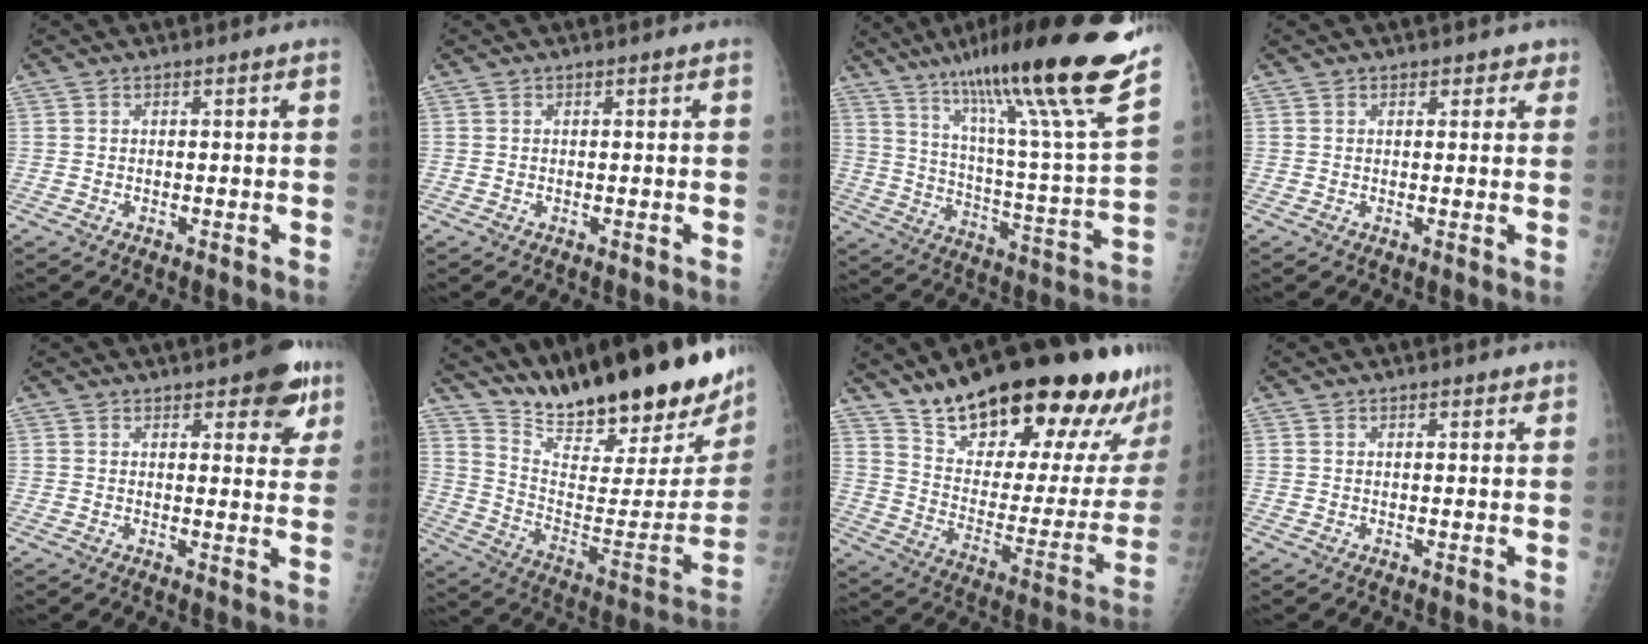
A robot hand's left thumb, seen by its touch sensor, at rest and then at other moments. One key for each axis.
{"total": 0.0}
{"total": 28.1, "fx": 19.8, "fy": 1.1, "fz": 20.0, "tx": -0.306, "ty": -0.083, "tz": 0.310}
{"total": 2.2, "fx": 1.5, "fy": 1.5, "fz": 0.6, "tx": 0.023, "ty": -0.005, "tz": 0.012}
{"total": 7.9, "fx": 4.6, "fy": 3.3, "fz": 5.5, "tx": -0.037, "ty": -0.018, "tz": 0.053}
{"total": 30.7, "fx": 24.4, "fy": 7.9, "fz": 16.9, "tx": -0.242, "ty": -0.124, "tz": 0.360}
{"total": 30.4, "fx": 23.0, "fy": 9.0, "fz": 17.9, "tx": -0.232, "ty": -0.093, "tz": 0.335}
{"total": 1.0, "fx": 0.8, "fy": 0.5, "fz": 0.4, "tx": 0.001, "ty": -0.003, "tz": 0.007}